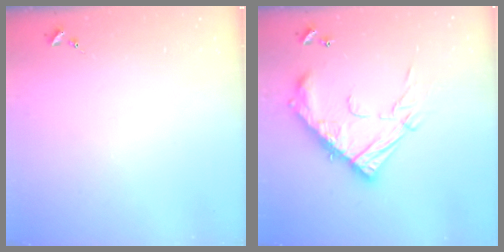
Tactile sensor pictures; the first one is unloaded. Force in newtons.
{"total": 21.7, "press": 21.6, "slide": 1.9}